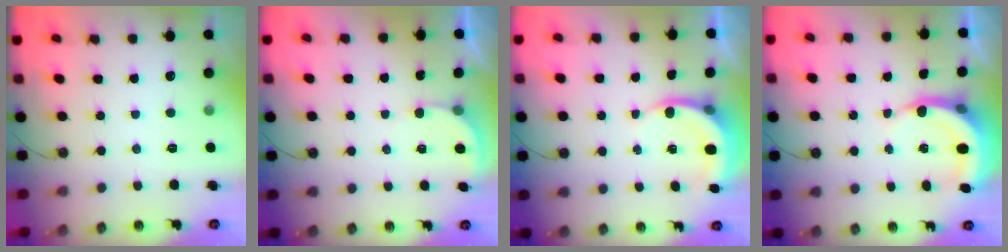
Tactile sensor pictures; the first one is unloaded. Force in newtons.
{"total": 2.7, "press": 2.7, "slide": 0.2}
{"total": 4.6, "press": 4.6, "slide": 0.4}
{"total": 5.9, "press": 5.9, "slide": 0.4}